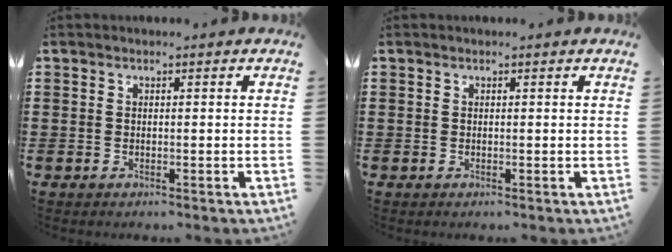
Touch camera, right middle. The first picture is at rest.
{"total": 0.0}